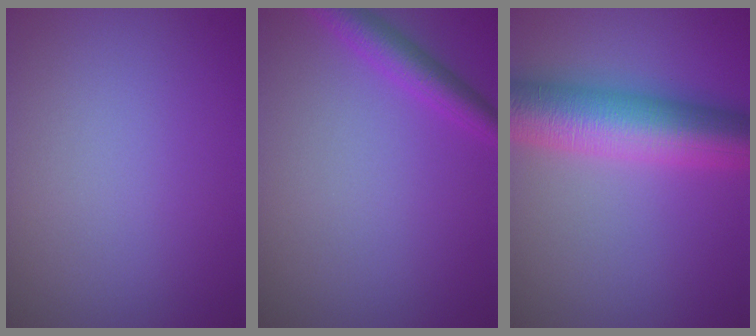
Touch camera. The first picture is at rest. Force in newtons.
{"total": 2.8, "press": 2.8, "slide": 0.1}
{"total": 9.4, "press": 9.4, "slide": 0.0}